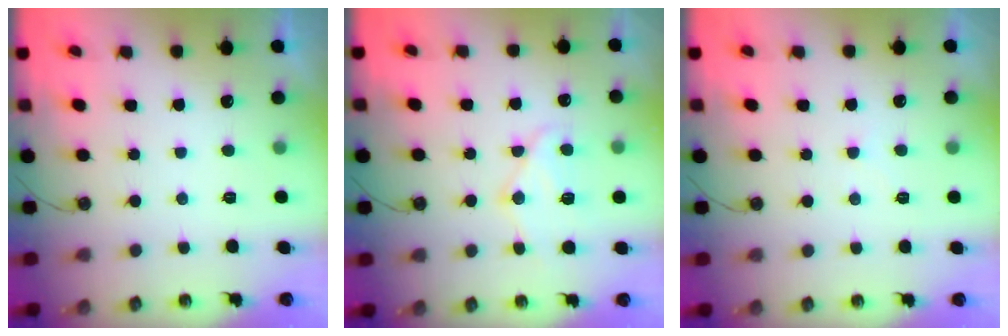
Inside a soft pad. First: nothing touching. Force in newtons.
{"total": 12.1, "press": 12.0, "slide": 1.4}
{"total": 4.7, "press": 4.6, "slide": 0.6}